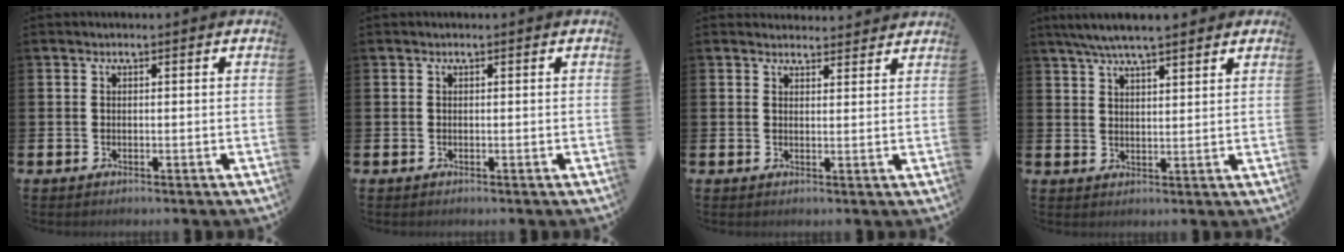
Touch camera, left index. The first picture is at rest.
{"total": 0.0}
{"total": 2.6, "force": [2.6, 0.6, -0.1], "torque": [0.008, -0.016, 0.045]}
{"total": 5.8, "force": [5.2, 0.8, 2.4], "torque": [-0.056, -0.011, 0.094]}